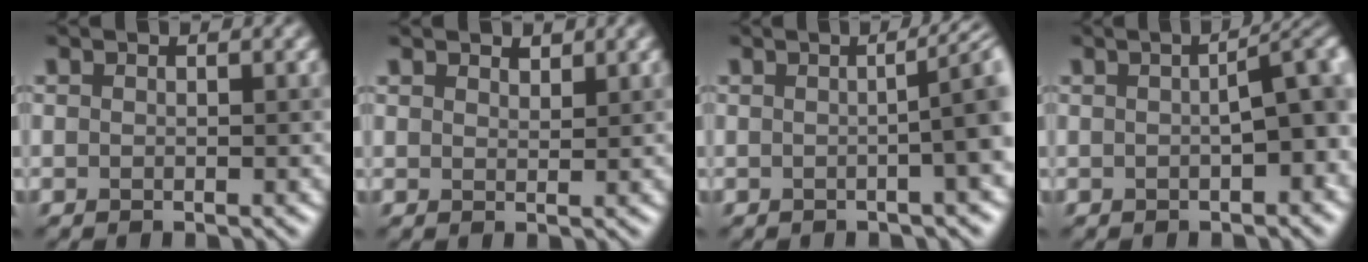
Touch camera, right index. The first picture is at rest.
{"total": 1.3, "force": [1.2, 0.2, 0.0], "torque": [-0.001, 0.005, 0.028]}
{"total": 4.8, "force": [0.0, 1.2, 4.6], "torque": [-0.028, 0.020, 0.002]}
{"total": 5.6, "force": [0.2, 1.7, 5.4], "torque": [-0.037, 0.021, 0.009]}